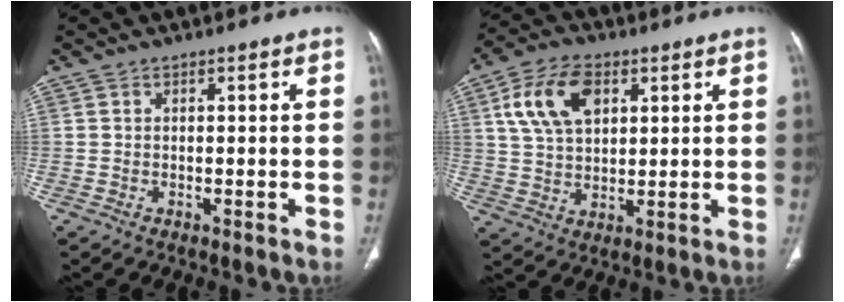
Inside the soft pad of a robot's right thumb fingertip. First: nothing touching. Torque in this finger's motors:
{"motor_torque": [-0.75, 1.13, 1.21, 0.37, 0.10]}